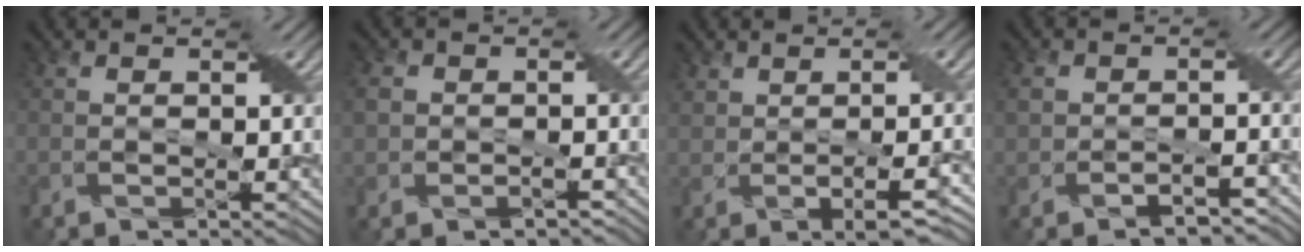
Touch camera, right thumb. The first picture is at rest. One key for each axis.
{"total": 3.8, "fx": -0.7, "fy": 3.2, "fz": 1.9, "tx": -0.048, "ty": -0.005, "tz": -0.010}
{"total": 5.3, "fx": -0.4, "fy": 2.3, "fz": 4.7, "tx": -0.085, "ty": -0.002, "tz": 0.000}
{"total": 4.6, "fx": -2.6, "fy": 3.0, "fz": 2.4, "tx": -0.037, "ty": -0.011, "tz": -0.046}